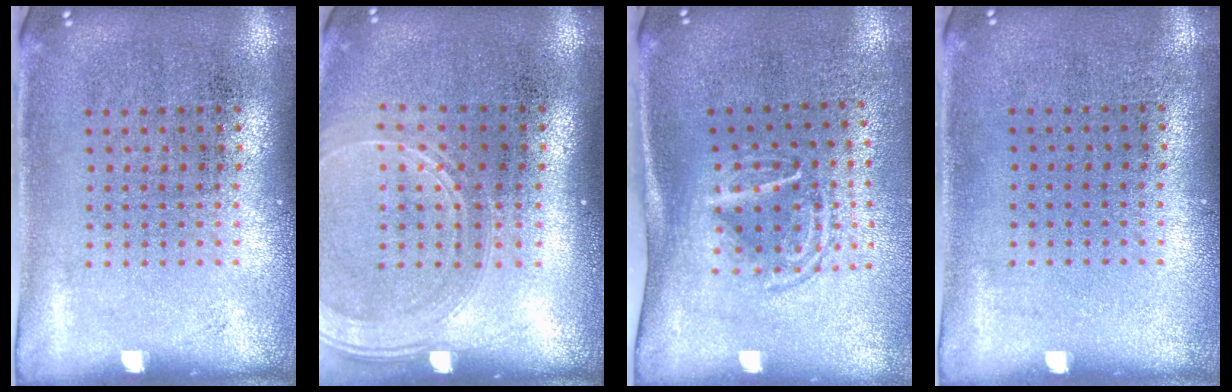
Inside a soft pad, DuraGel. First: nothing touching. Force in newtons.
{"total": 1.7, "press": 1.6, "slide": 0.6}
{"total": 1.6, "press": 1.2, "slide": 1.1}
{"total": 0.0}